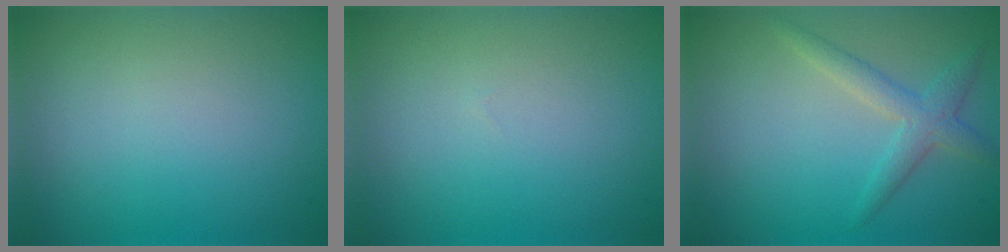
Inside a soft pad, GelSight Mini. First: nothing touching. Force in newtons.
{"total": 0.0}
{"total": 2.5, "press": 2.5, "slide": 0.0}